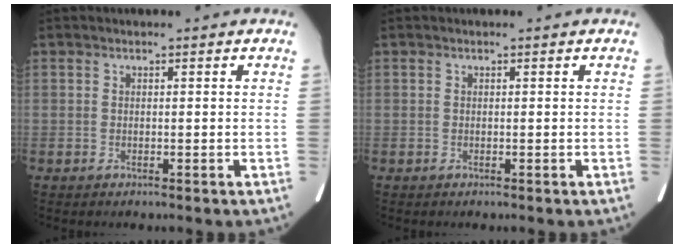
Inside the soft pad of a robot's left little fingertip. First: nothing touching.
{"total": 0.0}